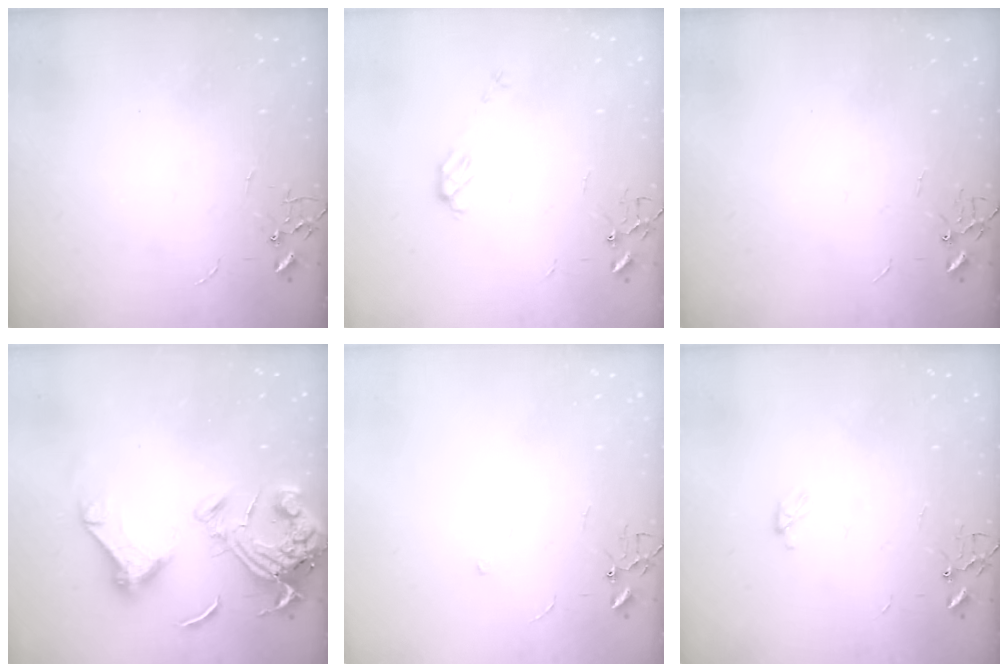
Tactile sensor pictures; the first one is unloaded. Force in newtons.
{"total": 5.1, "press": 5.0, "slide": 0.8}
{"total": 0.0}
{"total": 18.2, "press": 18.1, "slide": 2.0}
{"total": 4.3, "press": 4.2, "slide": 1.3}
{"total": 2.9, "press": 2.9, "slide": 0.4}